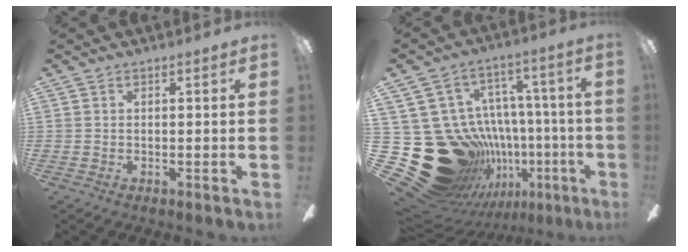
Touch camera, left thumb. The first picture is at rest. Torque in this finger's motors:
{"motor_torque": [0.44, 0.98, -0.03, 0.04, 0.02]}